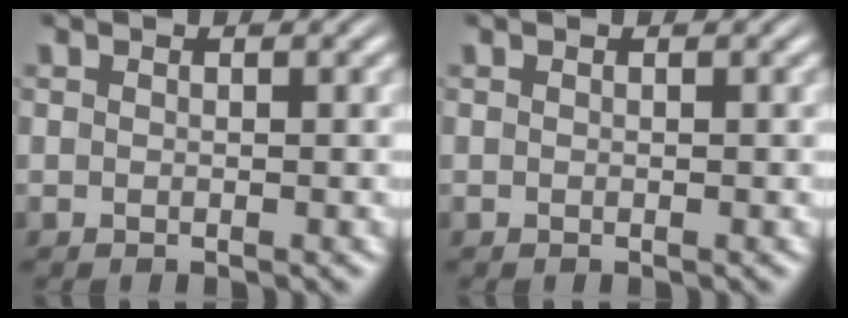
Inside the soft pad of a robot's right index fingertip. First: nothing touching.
{"total": 0.0}